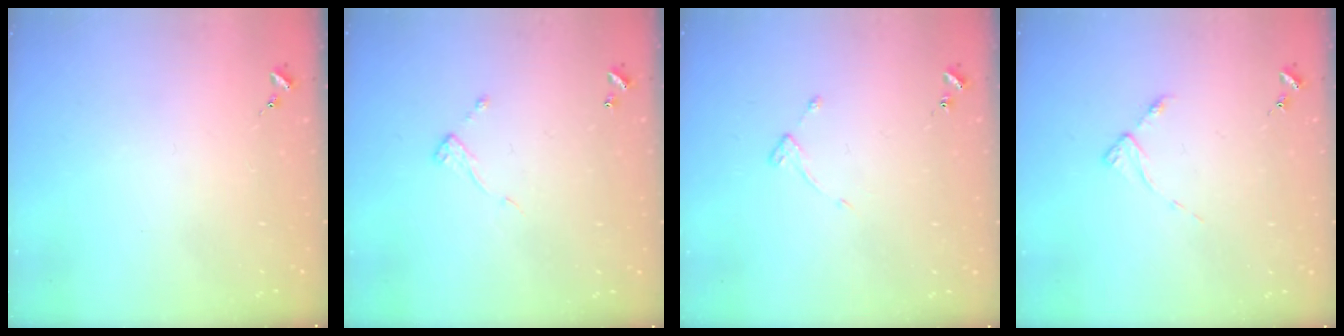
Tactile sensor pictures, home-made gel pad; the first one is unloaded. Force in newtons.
{"total": 5.3, "press": 5.3, "slide": 0.2}
{"total": 3.7, "press": 3.6, "slide": 0.5}
{"total": 3.5, "press": 3.5, "slide": 0.6}